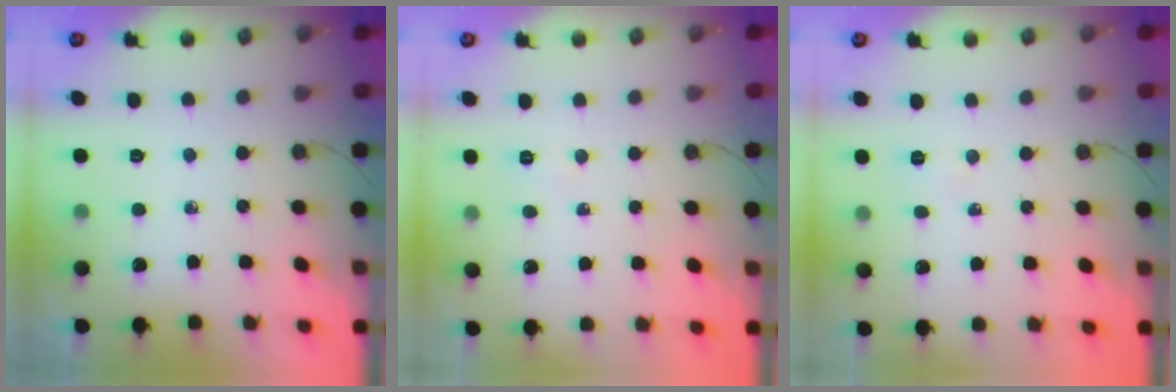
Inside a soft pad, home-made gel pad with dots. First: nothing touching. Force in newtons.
{"total": 16.1, "press": 5.3, "slide": 15.2}
{"total": 2.6, "press": 2.4, "slide": 0.9}